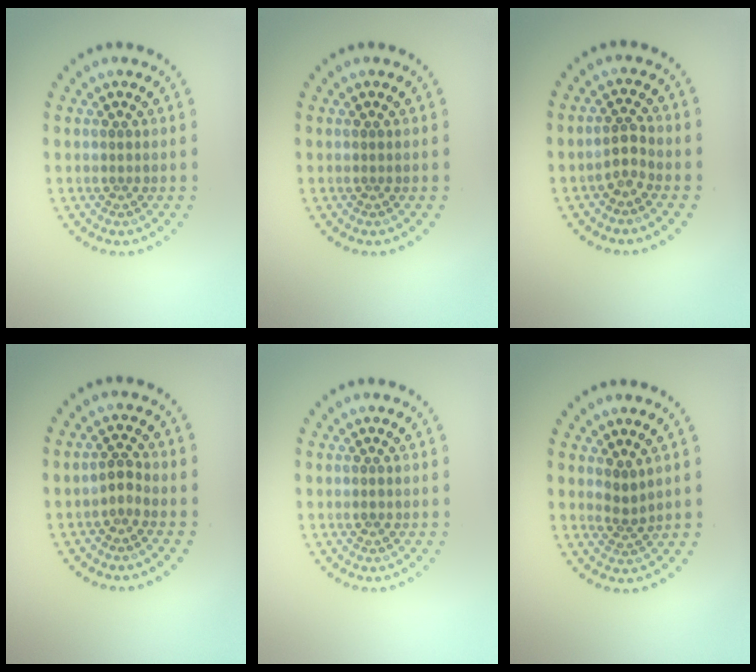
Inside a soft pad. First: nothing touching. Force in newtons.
{"total": 0.0}
{"total": 1.6, "press": 1.2, "slide": 1.0}
{"total": 1.2, "press": 0.9, "slide": 0.8}
{"total": 0.6, "press": 0.6, "slide": 0.1}
{"total": 1.7, "press": 1.2, "slide": 1.2}